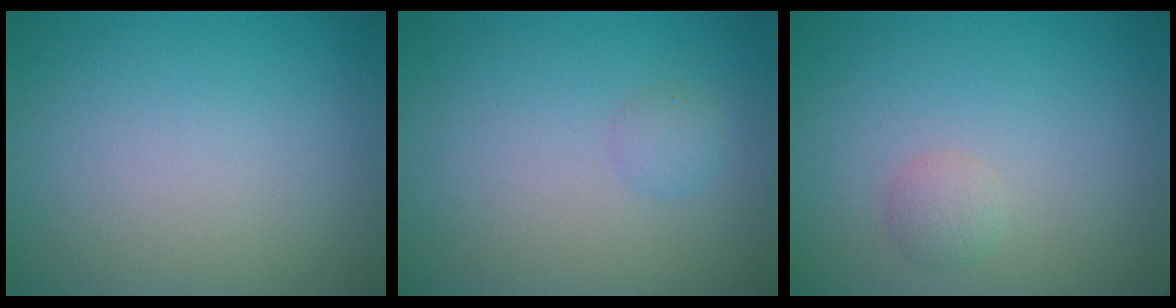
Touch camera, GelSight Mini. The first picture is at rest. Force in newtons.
{"total": 1.1, "press": 1.1, "slide": 0.1}
{"total": 1.2, "press": 1.2, "slide": 0.1}